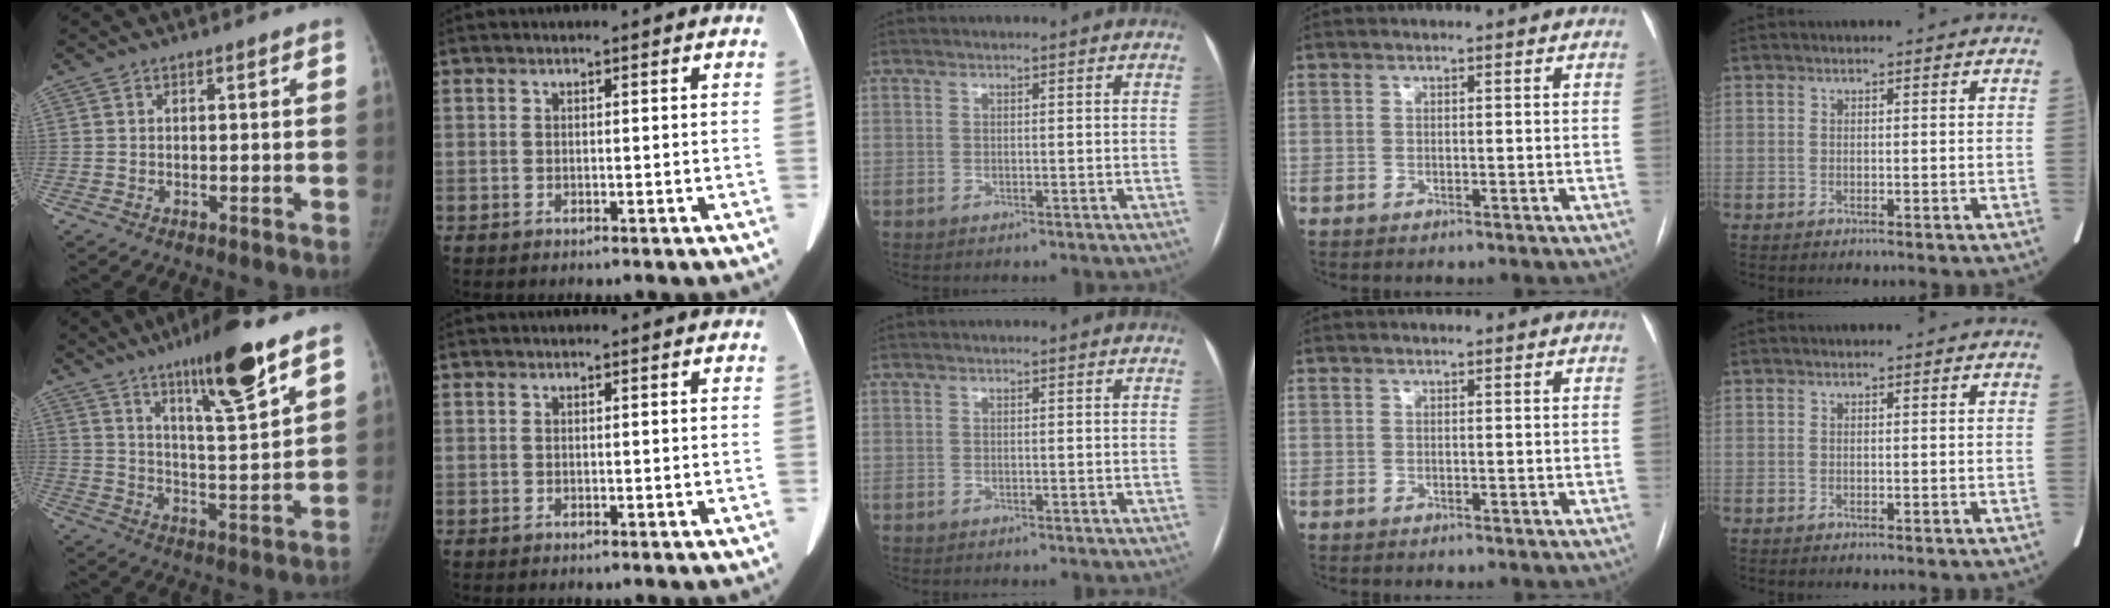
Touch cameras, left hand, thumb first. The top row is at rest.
{"thumb": {"total": 15.5, "force": [9.6, 2.2, 11.9], "torque": [-0.181, -0.055, 0.161]}}